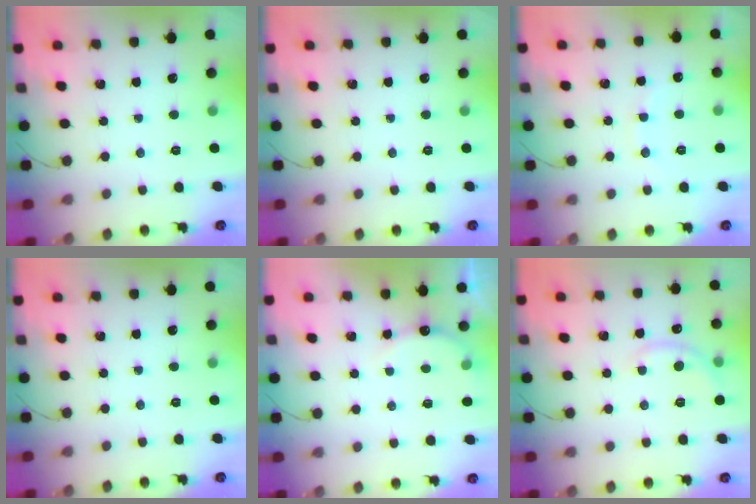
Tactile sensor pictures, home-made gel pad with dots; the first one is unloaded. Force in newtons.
{"total": 0.0}
{"total": 6.0, "press": 5.9, "slide": 1.3}
{"total": 0.0}
{"total": 6.2, "press": 6.1, "slide": 1.2}
{"total": 3.0, "press": 2.9, "slide": 1.0}